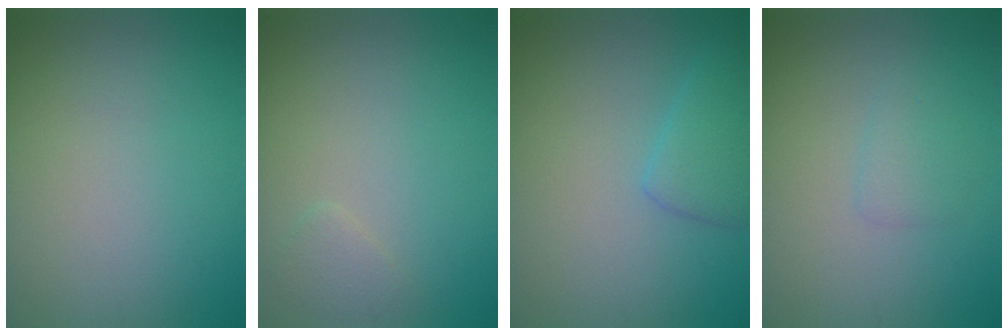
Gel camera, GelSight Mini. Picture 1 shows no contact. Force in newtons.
{"total": 1.1, "press": 1.1, "slide": 0.1}
{"total": 2.5, "press": 2.5, "slide": 0.0}
{"total": 1.2, "press": 1.2, "slide": 0.1}